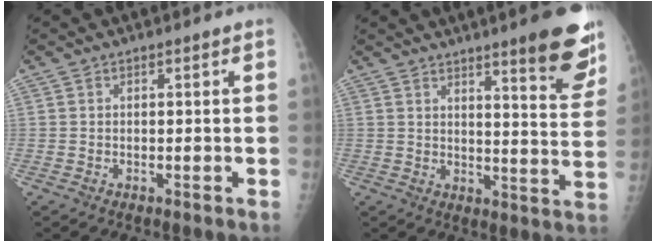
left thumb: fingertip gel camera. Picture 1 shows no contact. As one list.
[{"total": 12.7, "force": [8.5, 2.0, 9.3], "torque": [-0.091, -0.056, 0.110]}]